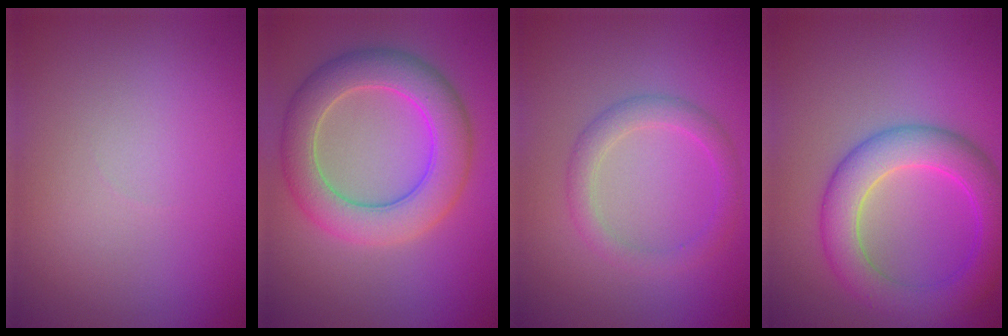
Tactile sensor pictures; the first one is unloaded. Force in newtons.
{"total": 6.6, "press": 6.6, "slide": 0.2}
{"total": 2.4, "press": 2.4, "slide": 0.2}
{"total": 6.0, "press": 6.0, "slide": 0.1}